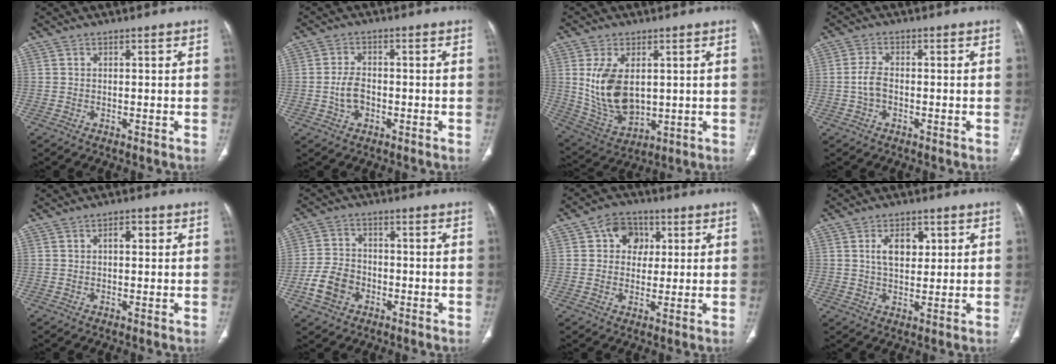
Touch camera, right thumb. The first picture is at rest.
{"total": 4.3, "force": [-1.1, 2.9, 3.0], "torque": [-0.053, 0.015, -0.021]}
{"total": 12.8, "force": [1.6, 7.7, 10.0], "torque": [-0.175, -0.014, 0.049]}
{"total": 3.3, "force": [-0.8, 1.9, 2.5], "torque": [-0.050, 0.012, -0.018]}
{"total": 2.4, "force": [0.5, 1.5, 1.9], "torque": [-0.021, 0.008, 0.005]}
{"total": 7.7, "force": [-3.1, 5.9, 4.0], "torque": [-0.071, 0.022, -0.057]}
{"total": 7.5, "force": [2.1, 6.2, 3.8], "torque": [-0.015, 0.004, 0.026]}
{"total": 6.3, "force": [1.8, 3.8, 4.7], "torque": [-0.059, -0.005, 0.031]}